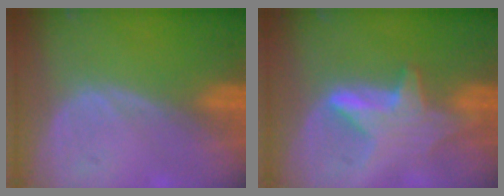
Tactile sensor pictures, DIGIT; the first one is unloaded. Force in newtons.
{"total": 6.5, "press": 6.4, "slide": 0.8}